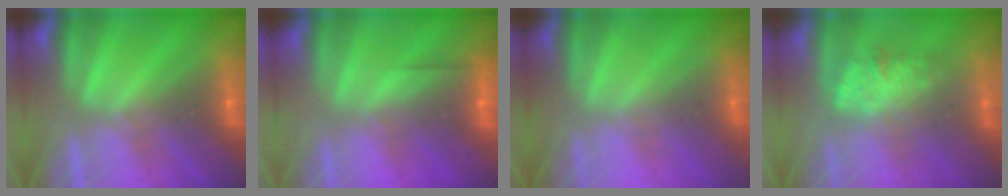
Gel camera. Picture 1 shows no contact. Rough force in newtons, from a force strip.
{"total": 2.6}
{"total": 2.4}
{"total": 2.7}